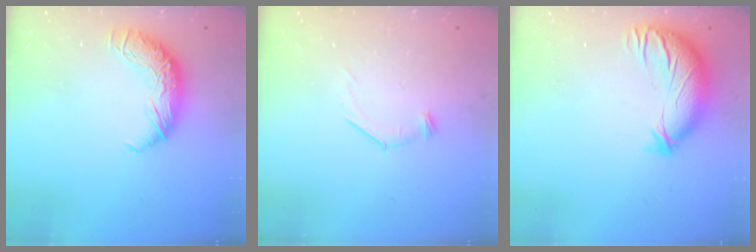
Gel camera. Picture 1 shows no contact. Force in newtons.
{"total": 7.6, "press": 7.5, "slide": 0.8}
{"total": 3.6, "press": 2.9, "slide": 2.2}